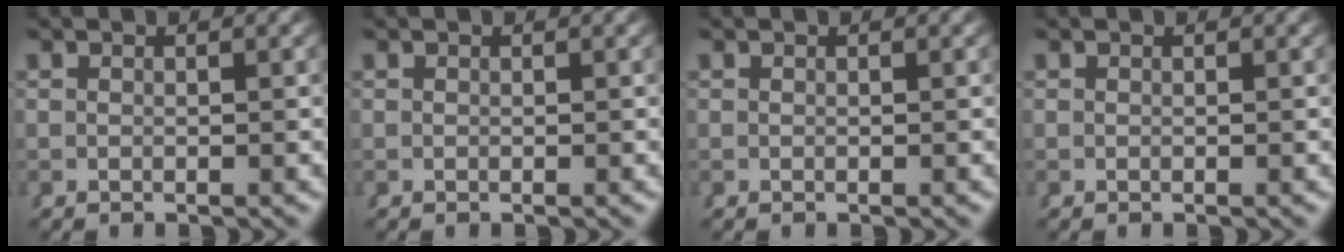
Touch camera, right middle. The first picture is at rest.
{"total": 0.0}
{"total": 0.0}
{"total": 0.0}